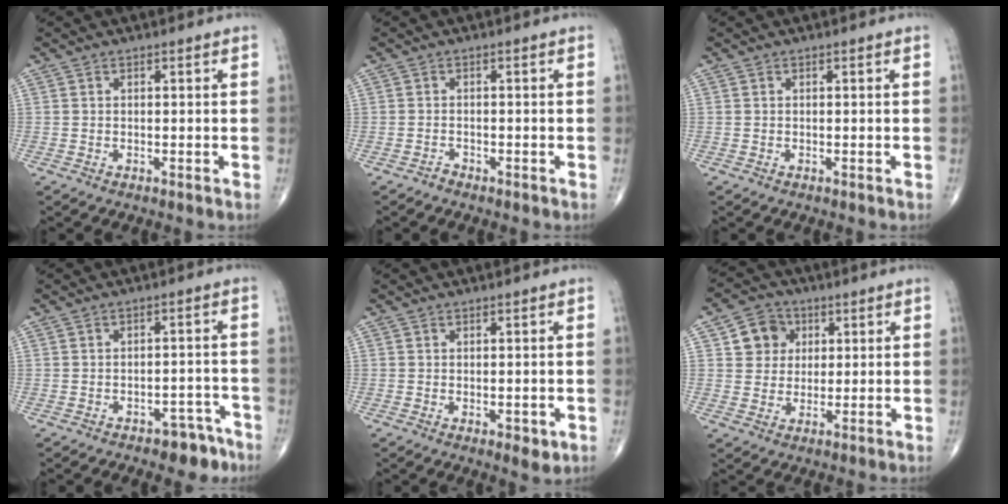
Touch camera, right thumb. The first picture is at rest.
{"total": 0.8, "force": [-0.8, 0.3, 0.0], "torque": [-0.001, 0.000, -0.017]}
{"total": 0.0}
{"total": 5.4, "force": [-3.7, 2.9, 2.7], "torque": [-0.012, 0.034, -0.044]}
{"total": 3.4, "force": [-0.8, 1.5, 2.9], "torque": [-0.029, -0.007, -0.002]}
{"total": 7.3, "force": [2.4, 6.5, 2.3], "torque": [-0.004, -0.003, 0.038]}